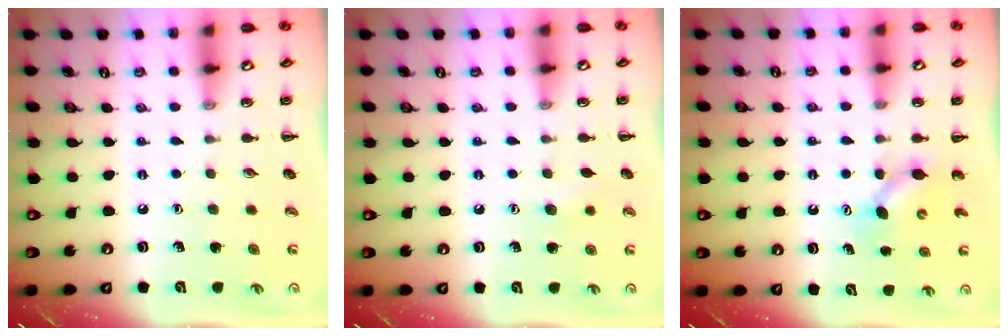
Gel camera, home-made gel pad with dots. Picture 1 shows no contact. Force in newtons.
{"total": 5.2, "press": 5.0, "slide": 1.3}
{"total": 4.7, "press": 4.6, "slide": 0.9}